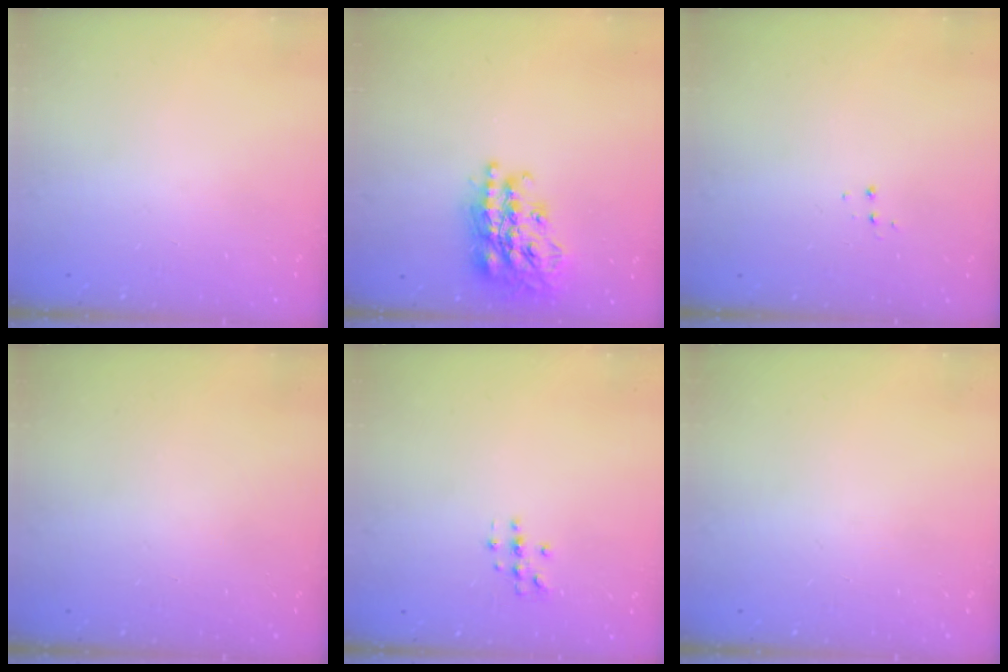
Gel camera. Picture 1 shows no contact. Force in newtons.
{"total": 23.2, "press": 23.2, "slide": 1.8}
{"total": 3.7, "press": 3.7, "slide": 0.4}
{"total": 0.0}
{"total": 3.2, "press": 3.2, "slide": 0.3}
{"total": 0.0}